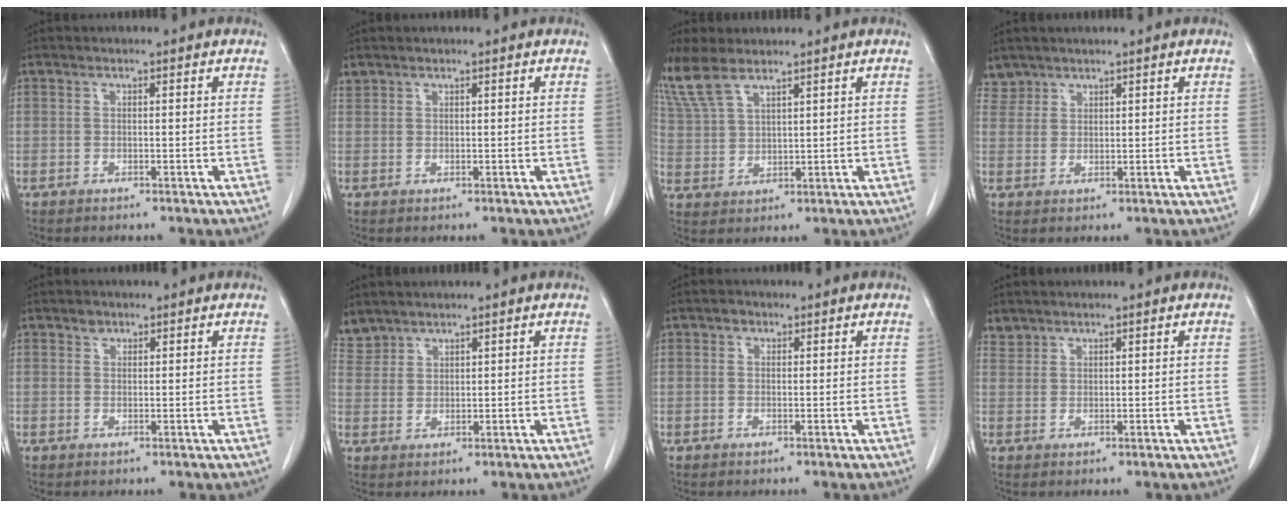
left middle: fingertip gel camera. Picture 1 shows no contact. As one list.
[{"total": 0.8, "force": [0.7, 0.3, -0.1], "torque": [0.000, 0.005, 0.015]}, {"total": 7.2, "force": [5.9, 1.8, 3.7], "torque": [-0.094, 0.011, 0.134]}, {"total": 2.4, "force": [2.1, 1.1, -0.5], "torque": [0.016, 0.007, 0.040]}, {"total": 1.0, "force": [0.7, 0.7, 0.1], "torque": [0.001, -0.003, 0.009]}, {"total": 3.5, "force": [3.3, 1.2, -0.2], "torque": [0.002, 0.010, 0.072]}, {"total": 1.0, "force": [0.5, 0.8, 0.3], "torque": [-0.003, 0.002, 0.006]}, {"total": 1.7, "force": [1.5, 0.7, -0.3], "torque": [0.007, 0.006, 0.030]}]